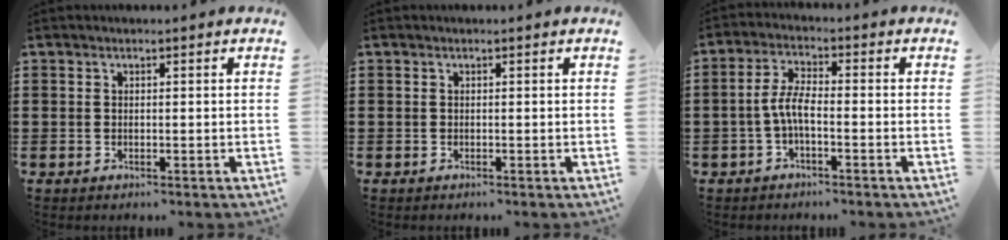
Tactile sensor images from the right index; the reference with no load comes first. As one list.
[{"total": 0.0}, {"total": 4.6, "force": [-1.4, 1.4, 4.2], "torque": [-0.104, -0.002, -0.036]}]